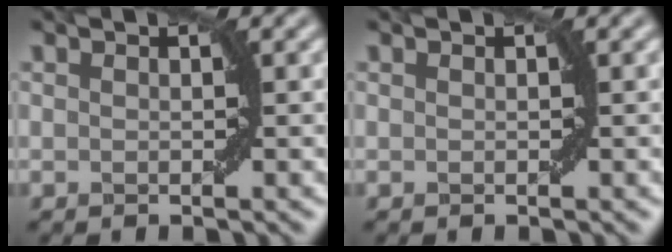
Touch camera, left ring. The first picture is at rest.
{"total": 0.0}